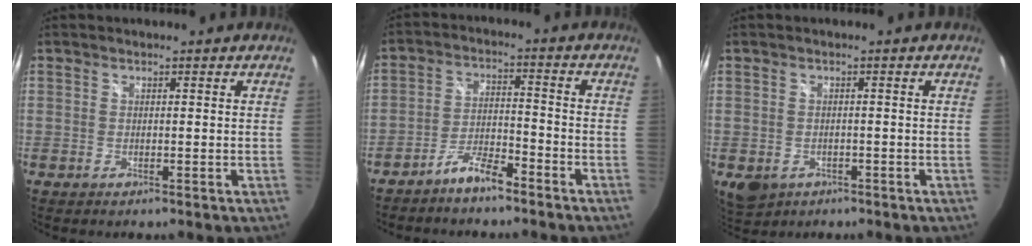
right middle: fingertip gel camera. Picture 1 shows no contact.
{"total": 5.4, "force": [-4.6, 1.1, 2.6], "torque": [-0.067, 0.012, -0.085]}
{"total": 5.1, "force": [-2.2, 3.9, 2.4], "torque": [-0.050, -0.013, -0.027]}